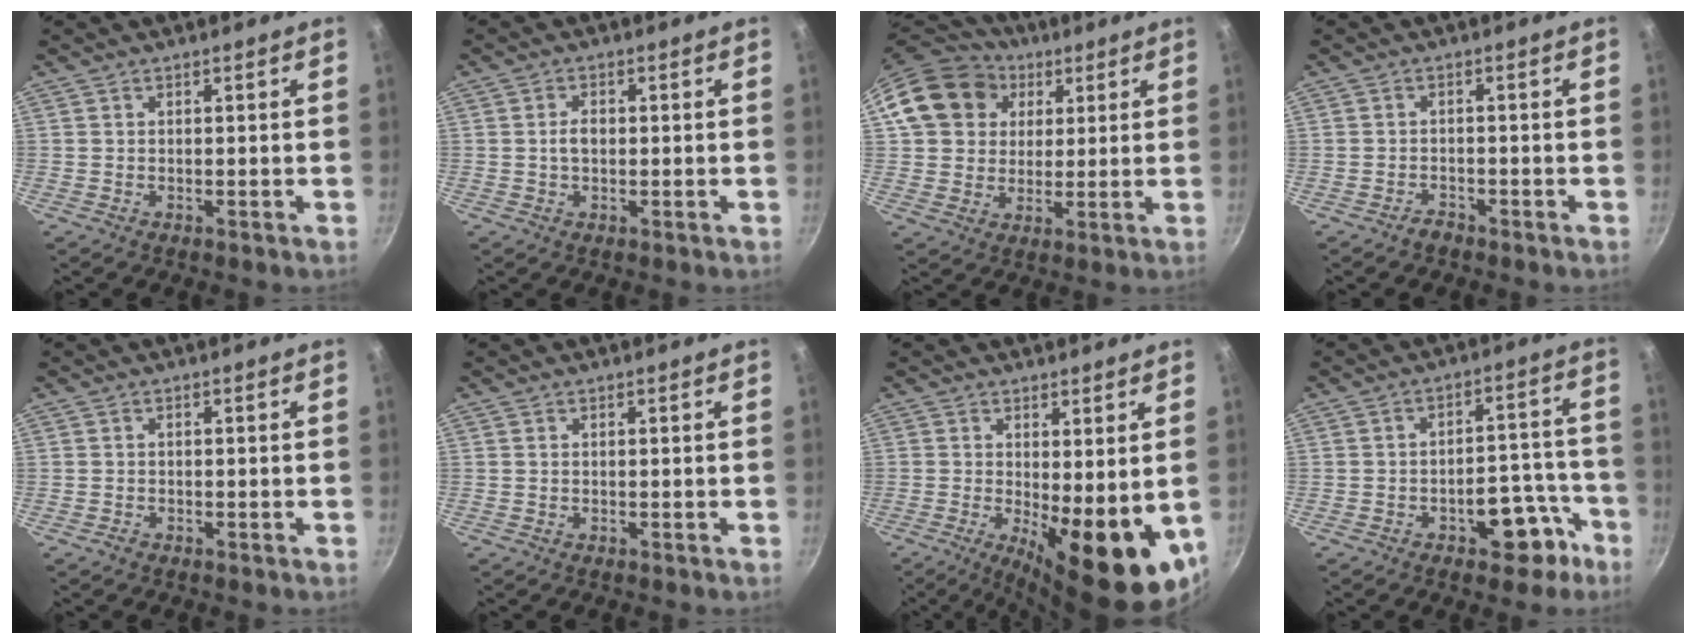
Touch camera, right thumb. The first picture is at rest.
{"total": 2.8, "force": [0.0, 1.8, 2.1], "torque": [-0.027, 0.008, -0.001]}
{"total": 16.3, "force": [5.3, 13.7, 7.1], "torque": [-0.120, 0.022, 0.086]}
{"total": 1.6, "force": [-1.5, 0.7, 0.3], "torque": [0.001, 0.020, -0.022]}
{"total": 0.7, "force": [-0.5, 0.4, 0.2], "torque": [-0.007, 0.005, -0.008]}
{"total": 0.0}
{"total": 14.3, "force": [-1.5, 5.0, 13.3], "torque": [-0.156, -0.021, -0.008]}
{"total": 10.0, "force": [-5.3, 5.5, 6.4], "torque": [-0.036, 0.060, -0.059]}